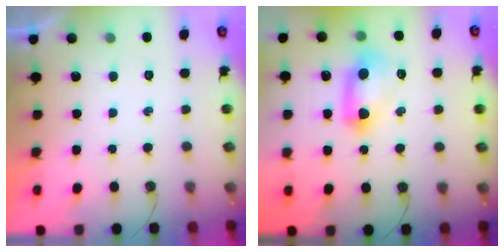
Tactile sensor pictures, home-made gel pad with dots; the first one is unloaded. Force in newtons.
{"total": 17.6, "press": 12.2, "slide": 12.7}